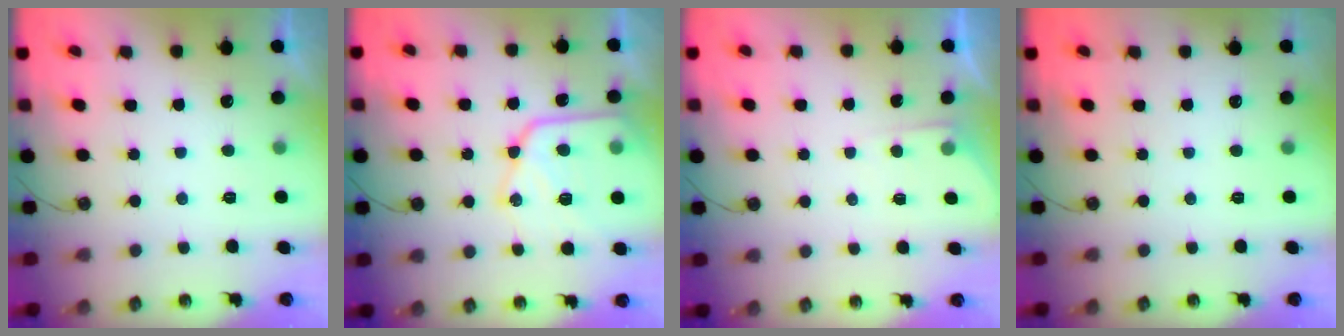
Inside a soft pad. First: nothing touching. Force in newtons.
{"total": 17.2, "press": 17.1, "slide": 1.2}
{"total": 2.7, "press": 2.7, "slide": 0.4}
{"total": 0.0}